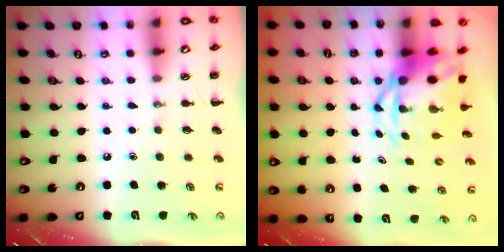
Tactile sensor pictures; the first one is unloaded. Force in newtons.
{"total": 7.4, "press": 7.1, "slide": 2.1}